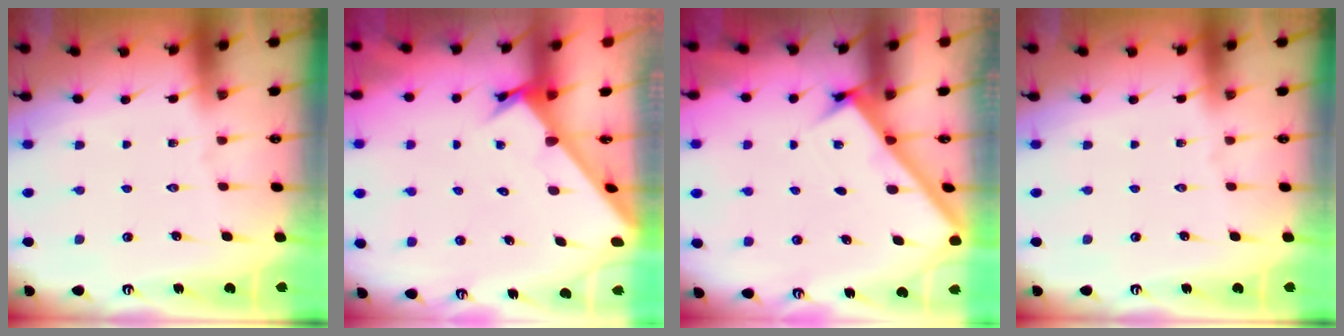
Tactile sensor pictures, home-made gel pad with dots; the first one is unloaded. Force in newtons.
{"total": 2.7, "press": 2.7, "slide": 0.3}
{"total": 2.6, "press": 2.5, "slide": 0.3}
{"total": 0.0}